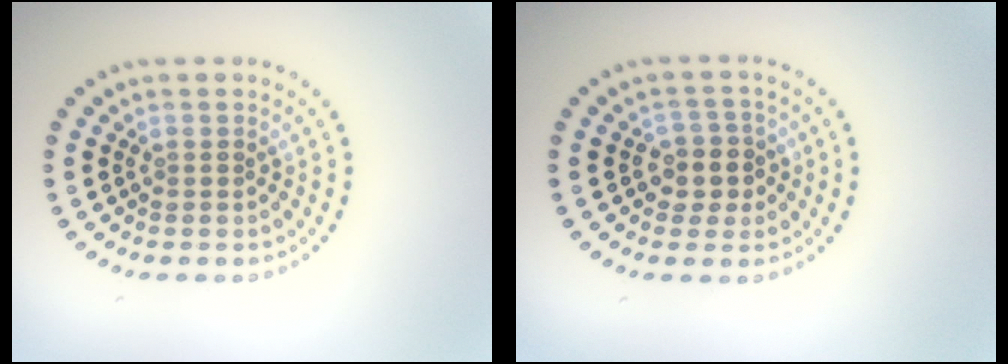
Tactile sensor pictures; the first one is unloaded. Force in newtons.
{"total": 2.6, "press": 2.3, "slide": 1.1}